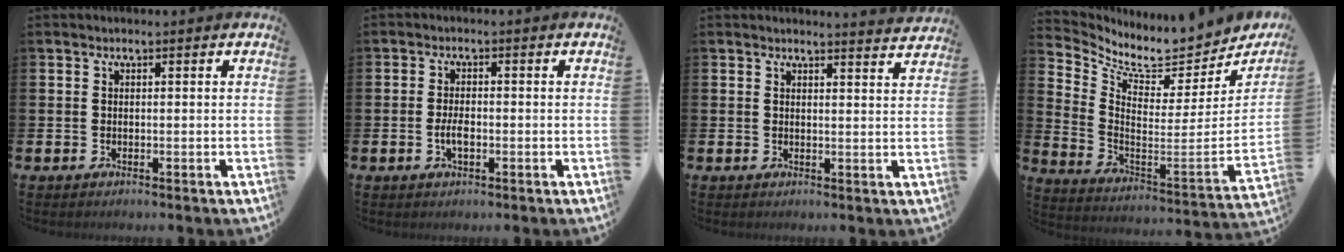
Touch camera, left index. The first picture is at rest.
{"total": 2.4, "force": [-0.5, 1.1, 2.2], "torque": [-0.036, 0.000, -0.010]}
{"total": 2.6, "force": [2.6, -0.2, -0.1], "torque": [0.010, -0.022, 0.045]}
{"total": 7.7, "force": [7.2, 2.0, 1.7], "torque": [-0.046, -0.086, 0.115]}